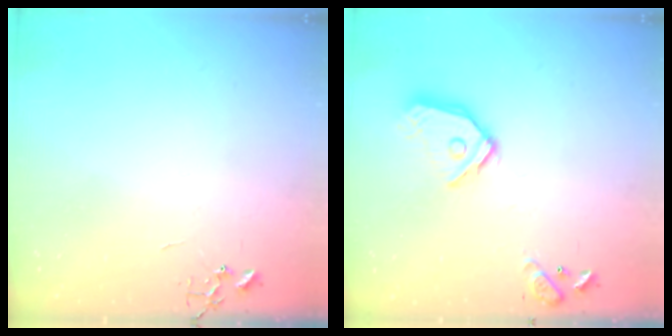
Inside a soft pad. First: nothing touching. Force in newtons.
{"total": 14.7, "press": 14.6, "slide": 2.0}